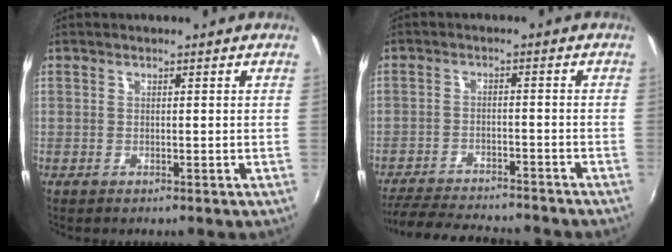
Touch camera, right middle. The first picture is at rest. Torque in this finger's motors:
{"motor_torque": [0.93, -1.21, 0.11, 0.08]}